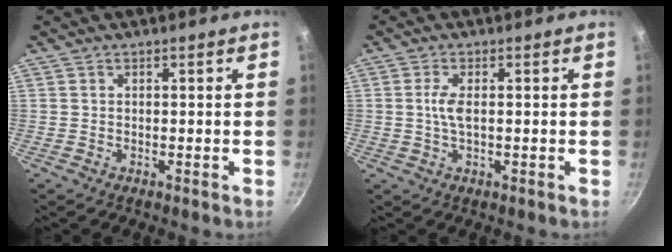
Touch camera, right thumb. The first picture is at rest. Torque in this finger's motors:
{"motor_torque": [0.80, 0.58, 0.78, -0.14, 0.01]}